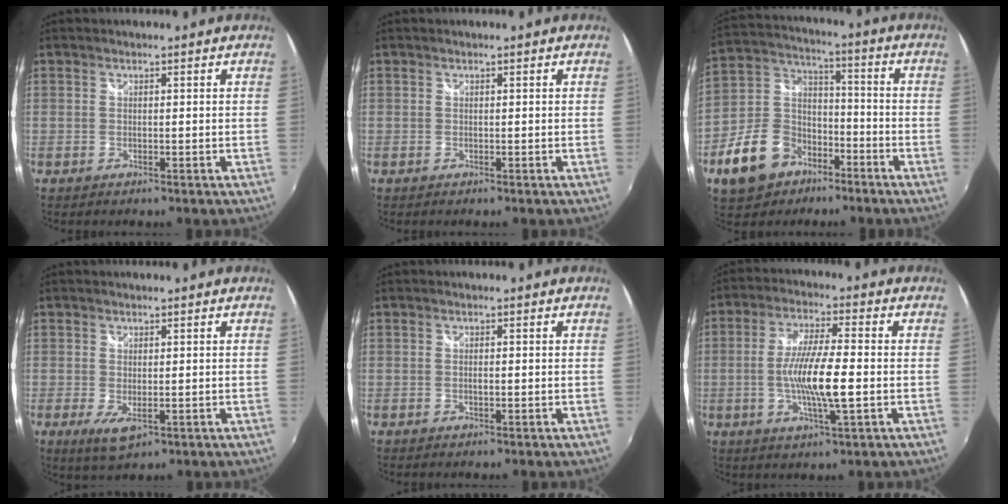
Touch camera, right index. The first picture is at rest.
{"total": 0.0}
{"total": 14.4, "force": [-8.1, 9.9, 6.7], "torque": [-0.169, 0.033, -0.128]}
{"total": 4.3, "force": [-1.1, 2.0, 3.7], "torque": [-0.065, -0.017, -0.012]}
{"total": 0.9, "force": [-0.1, 0.2, 0.9], "torque": [-0.018, 0.000, -0.003]}
{"total": 10.7, "force": [-1.9, 1.3, 10.4], "torque": [-0.197, -0.007, -0.036]}